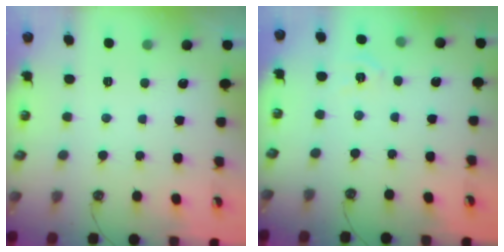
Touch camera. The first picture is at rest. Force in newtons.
{"total": 3.2, "press": 3.2, "slide": 0.4}